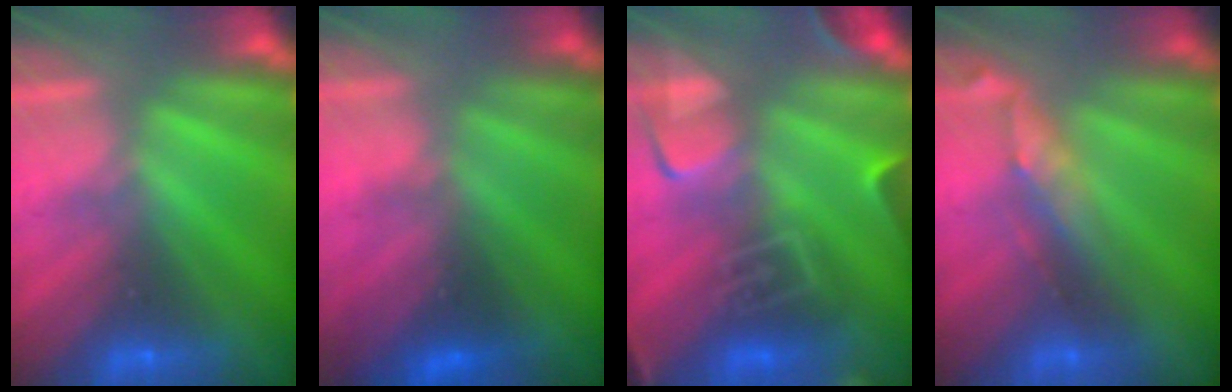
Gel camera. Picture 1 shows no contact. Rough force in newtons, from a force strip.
{"total": 2.4}
{"total": 7.6}
{"total": 2.7}